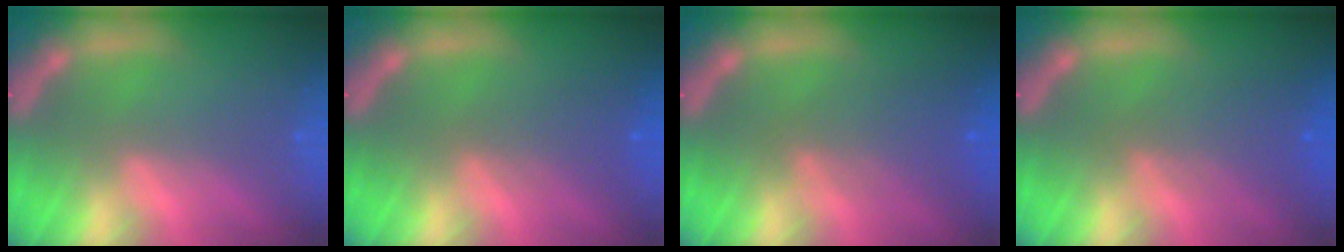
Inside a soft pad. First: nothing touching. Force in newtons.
{"total": 2.5}
{"total": 4.1}
{"total": 3.6}